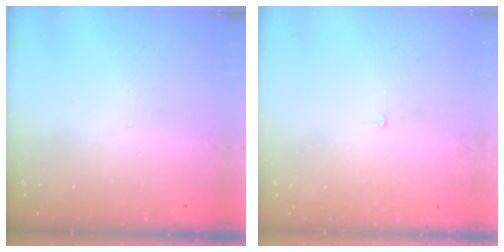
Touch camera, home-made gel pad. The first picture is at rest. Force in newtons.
{"total": 2.2, "press": 2.2, "slide": 0.1}